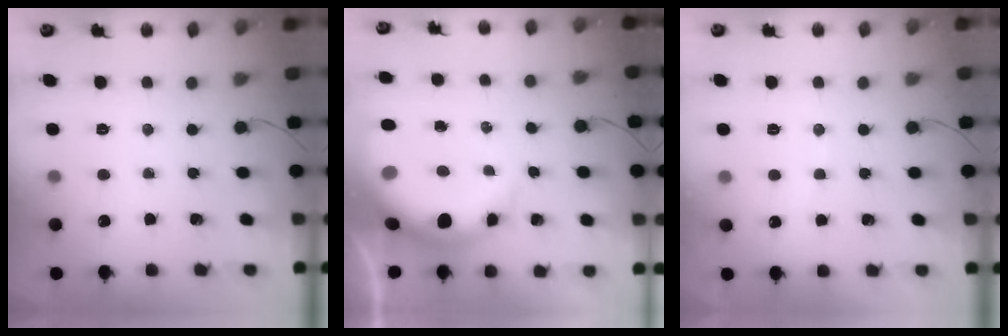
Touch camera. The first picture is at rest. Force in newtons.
{"total": 10.3, "press": 10.0, "slide": 2.6}
{"total": 3.2, "press": 3.1, "slide": 0.9}